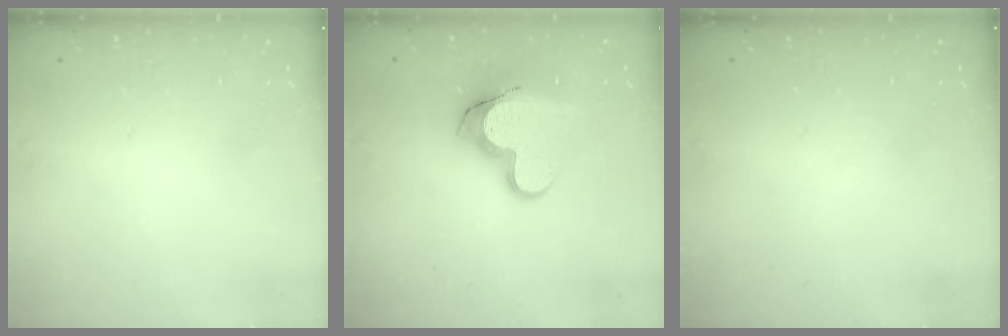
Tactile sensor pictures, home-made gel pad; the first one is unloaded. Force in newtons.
{"total": 13.4, "press": 13.4, "slide": 1.1}
{"total": 0.0}